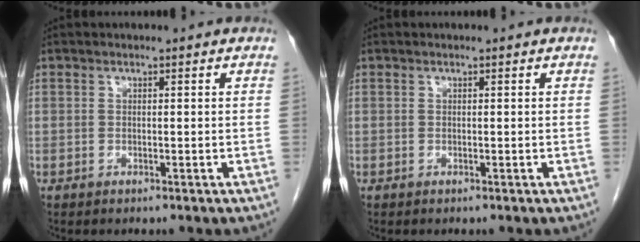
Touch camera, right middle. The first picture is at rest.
{"total": 0.0}